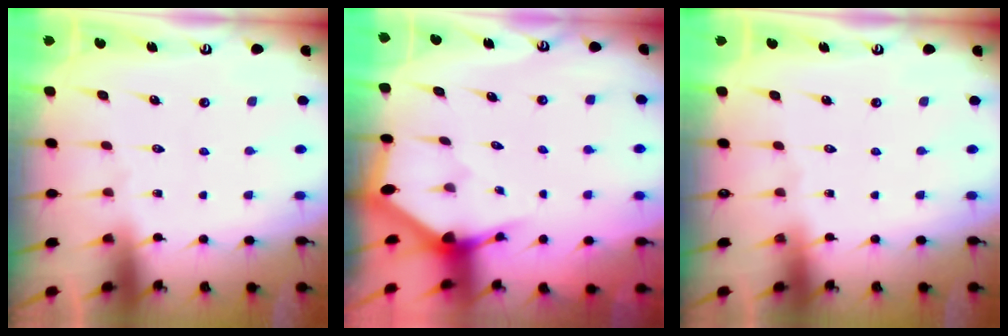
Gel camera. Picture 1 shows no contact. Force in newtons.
{"total": 2.9, "press": 2.9, "slide": 0.2}
{"total": 0.0}